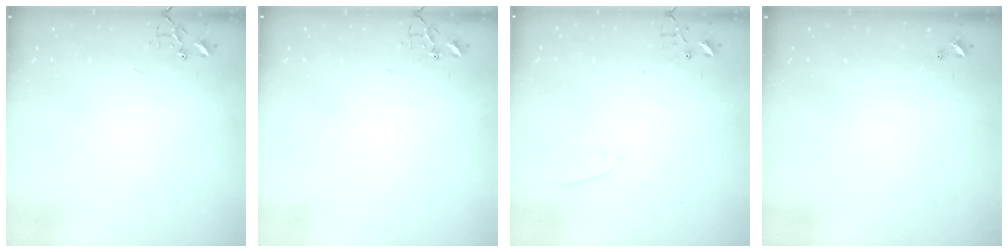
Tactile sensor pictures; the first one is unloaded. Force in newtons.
{"total": 0.0}
{"total": 3.1, "press": 3.0, "slide": 0.9}
{"total": 0.0}